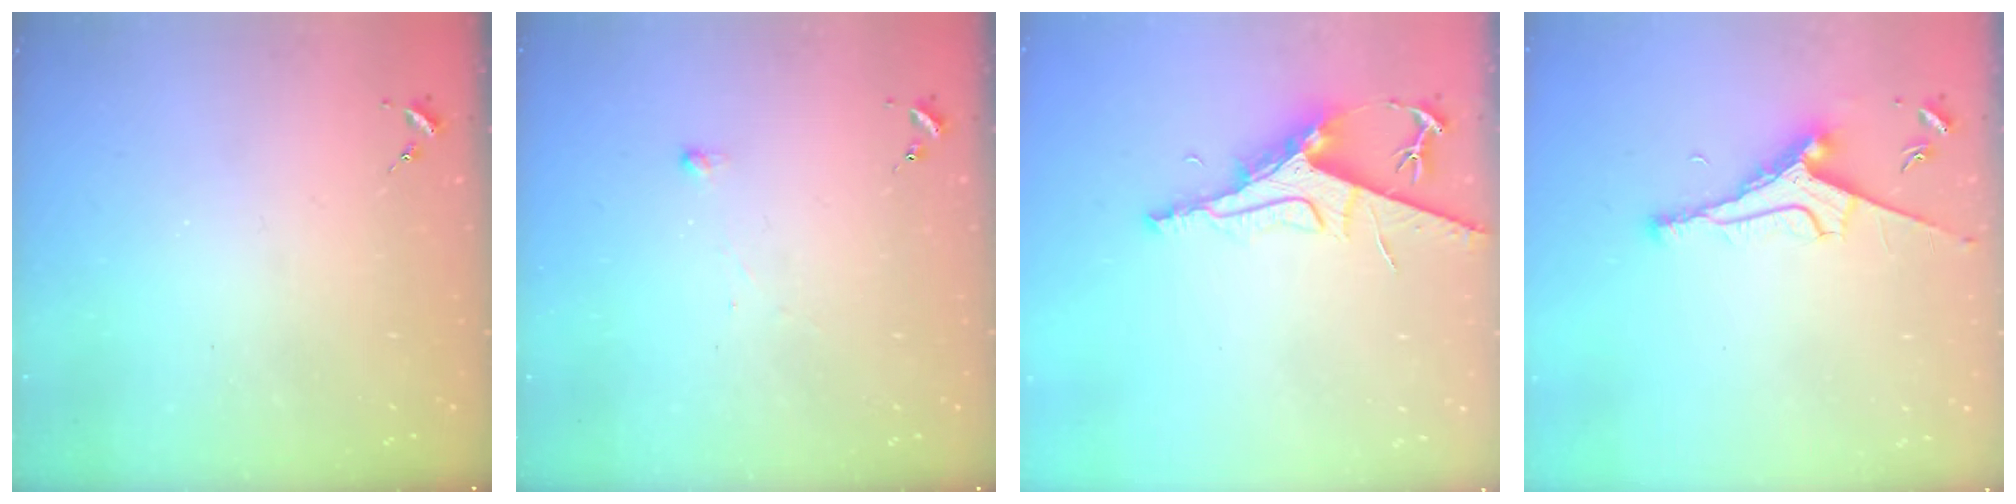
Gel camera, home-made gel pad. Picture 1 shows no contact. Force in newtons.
{"total": 3.1, "press": 3.1, "slide": 0.3}
{"total": 9.7, "press": 9.6, "slide": 1.2}
{"total": 9.1, "press": 9.0, "slide": 1.3}